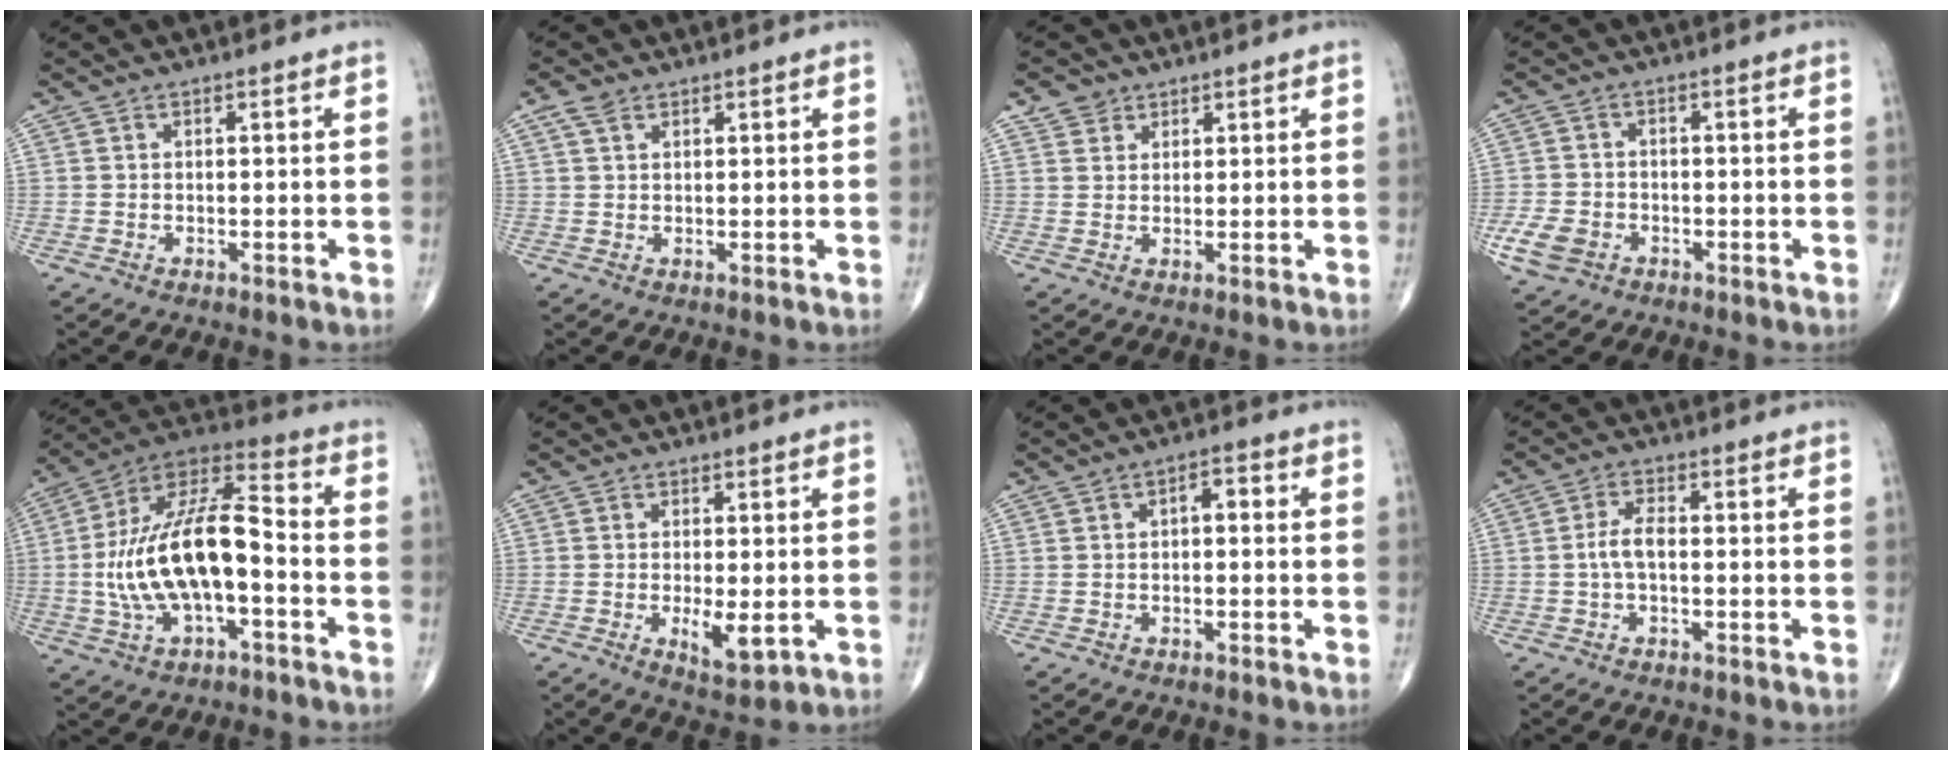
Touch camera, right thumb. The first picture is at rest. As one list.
[{"total": 2.3, "force": [1.5, 1.3, 1.3], "torque": [-0.027, 0.006, 0.031]}, {"total": 2.8, "force": [1.8, 2.1, 0.3], "torque": [0.010, -0.006, 0.027]}, {"total": 5.8, "force": [-2.5, 4.4, 2.9], "torque": [-0.059, 0.008, -0.041]}, {"total": 19.4, "force": [-2.9, 8.4, 17.2], "torque": [-0.326, 0.047, -0.053]}, {"total": 5.4, "force": [-1.1, 2.0, 4.9], "torque": [-0.080, -0.014, -0.012]}, {"total": 2.2, "force": [0.1, 1.1, 1.9], "torque": [-0.021, 0.010, -0.005]}, {"total": 3.5, "force": [-0.4, 1.4, 3.2], "torque": [-0.069, 0.010, -0.012]}]